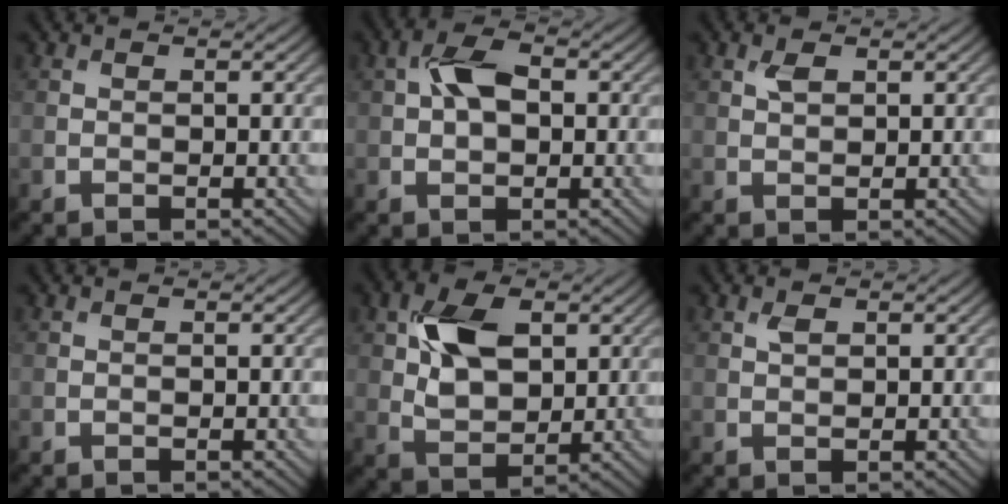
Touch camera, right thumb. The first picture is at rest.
{"total": 5.0, "force": [0.8, 2.9, 3.9], "torque": [-0.080, 0.008, 0.010]}
{"total": 1.6, "force": [0.8, 0.9, 1.1], "torque": [-0.025, 0.001, 0.017]}
{"total": 0.0}
{"total": 8.2, "force": [2.5, 5.0, 6.0], "torque": [-0.126, 0.003, 0.044]}
{"total": 1.0, "force": [0.6, 0.5, 0.7], "torque": [-0.018, -0.001, 0.012]}